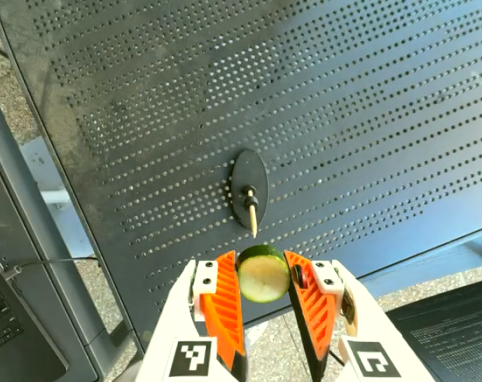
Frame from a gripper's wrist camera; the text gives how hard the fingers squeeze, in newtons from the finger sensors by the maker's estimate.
{"total": 10.5, "left": 9.9, "right": 11.1}